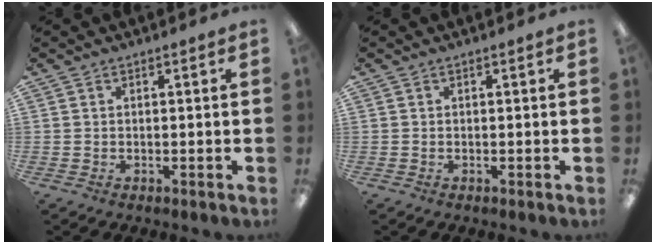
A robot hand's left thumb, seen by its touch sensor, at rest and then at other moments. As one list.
[{"total": 0.0}]